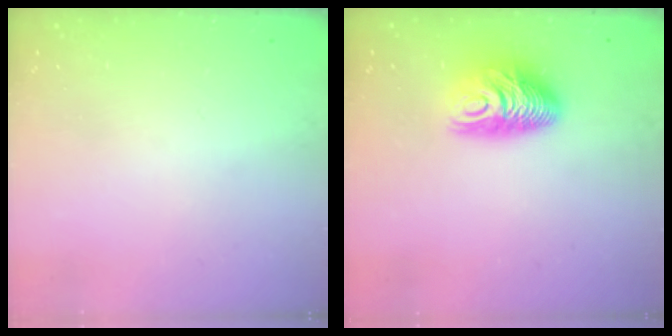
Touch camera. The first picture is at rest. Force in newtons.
{"total": 11.0, "press": 11.0, "slide": 0.8}